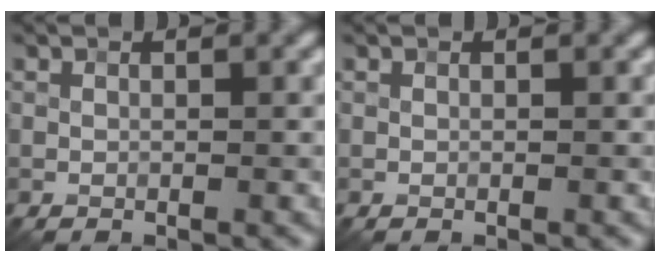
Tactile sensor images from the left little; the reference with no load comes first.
{"total": 0.0}